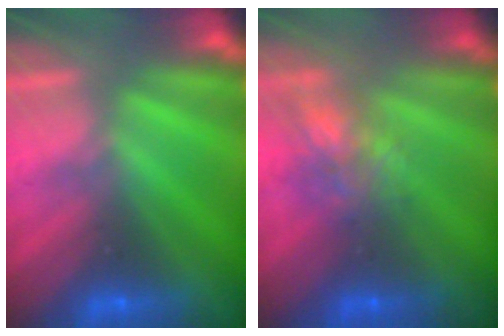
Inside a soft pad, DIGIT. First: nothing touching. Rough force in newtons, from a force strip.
{"total": 5.4}